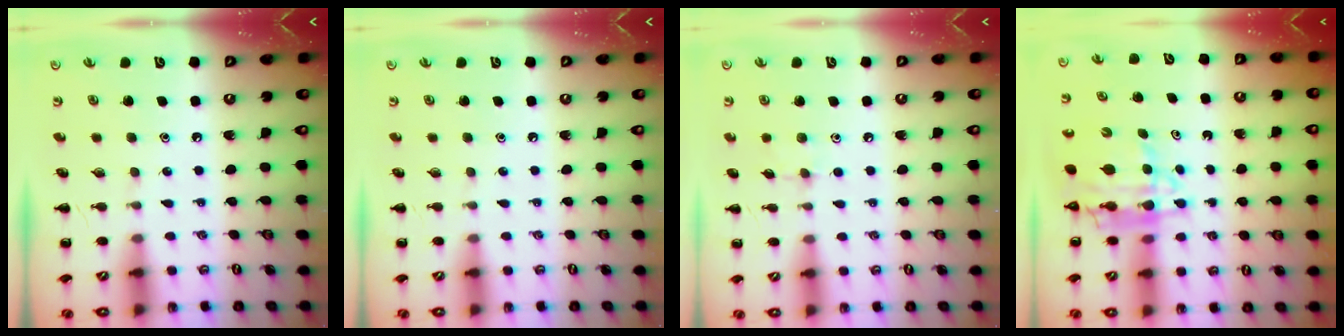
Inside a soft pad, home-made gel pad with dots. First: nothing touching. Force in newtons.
{"total": 0.0}
{"total": 5.9, "press": 5.6, "slide": 1.9}
{"total": 8.5, "press": 8.0, "slide": 2.9}